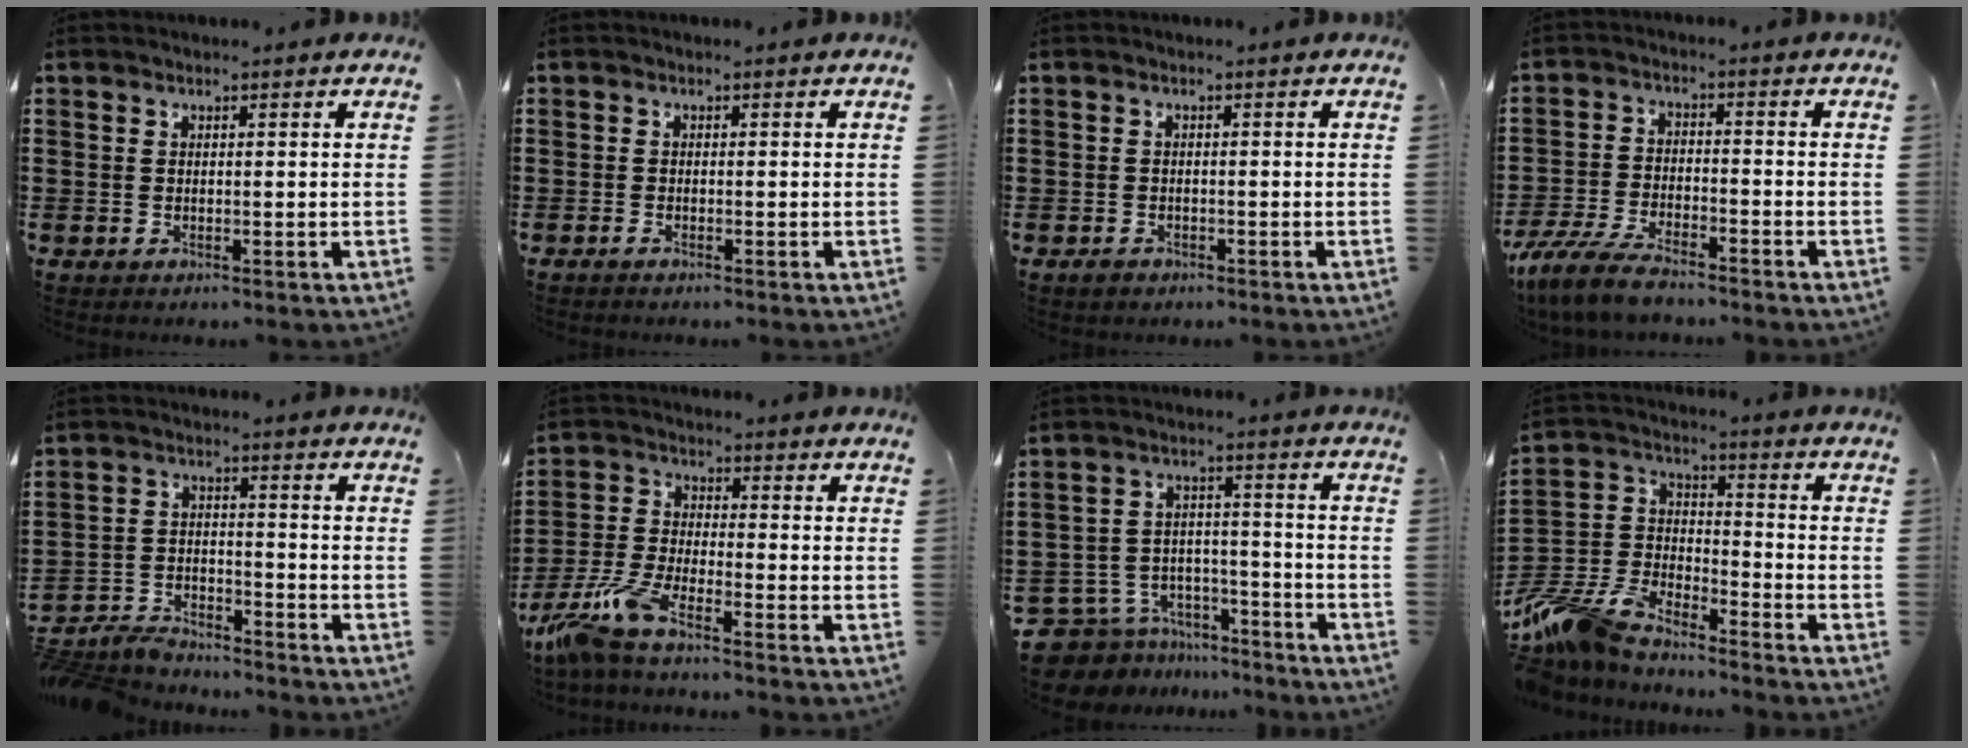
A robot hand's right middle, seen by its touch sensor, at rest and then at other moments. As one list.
[{"total": 0.6, "force": [-0.6, 0.1, 0.3], "torque": [-0.008, -0.003, -0.011]}, {"total": 1.0, "force": [-0.7, 0.5, 0.4], "torque": [-0.011, -0.002, -0.015]}, {"total": 6.4, "force": [-5.6, 1.2, 2.9], "torque": [-0.080, -0.004, -0.111]}, {"total": 5.2, "force": [-5.0, 1.1, 0.9], "torque": [-0.030, 0.005, -0.105]}, {"total": 7.5, "force": [-6.0, 1.1, 4.4], "torque": [-0.123, -0.017, -0.124]}, {"total": 7.4, "force": [-7.1, 1.8, 0.6], "torque": [-0.034, 0.011, -0.147]}, {"total": 9.3, "force": [-8.7, 1.7, 2.7], "torque": [-0.085, 0.003, -0.183]}]